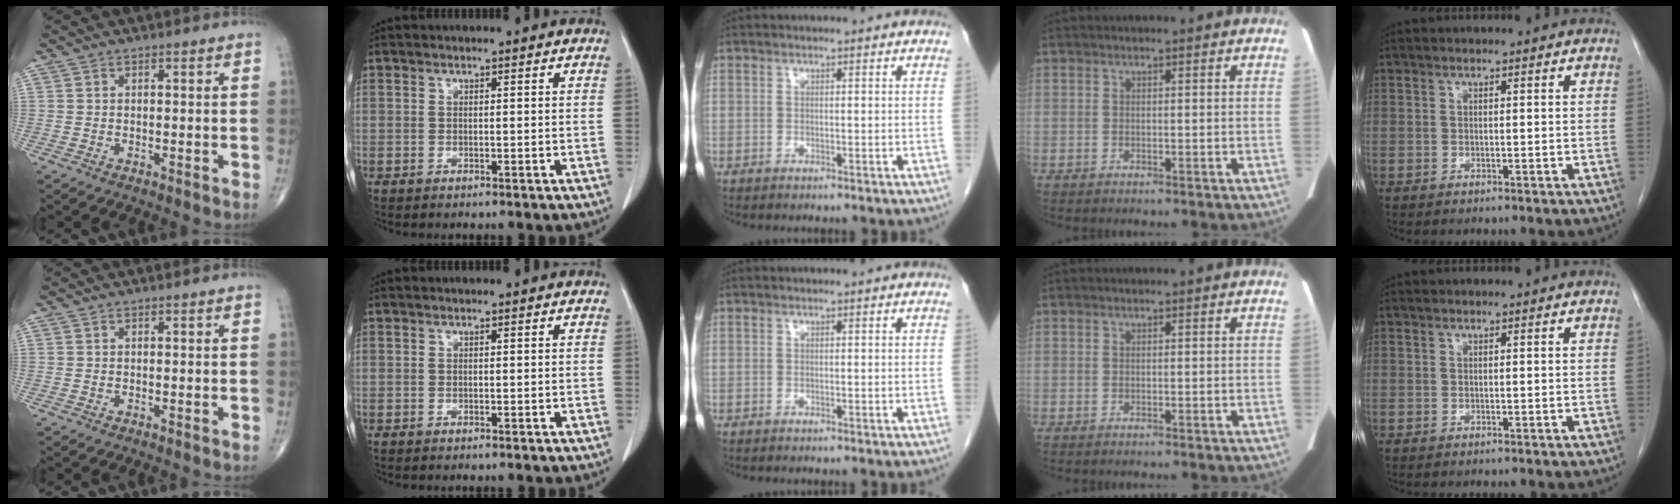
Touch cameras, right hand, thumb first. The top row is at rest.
{}